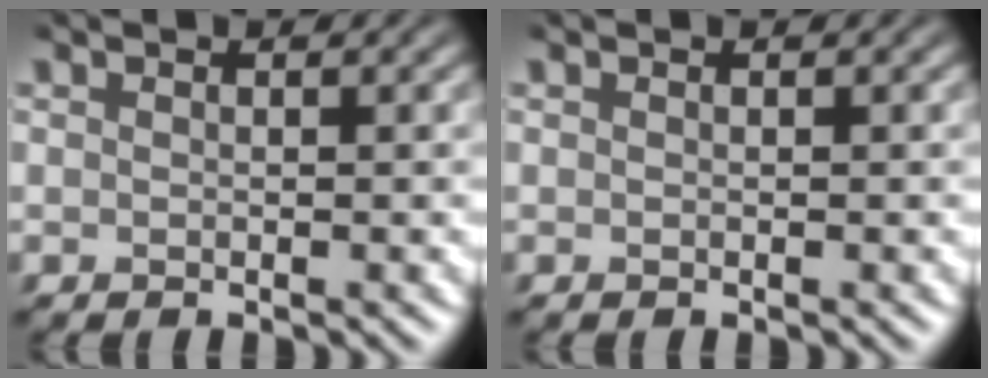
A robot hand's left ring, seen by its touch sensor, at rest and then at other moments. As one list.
[{"total": 0.0}]